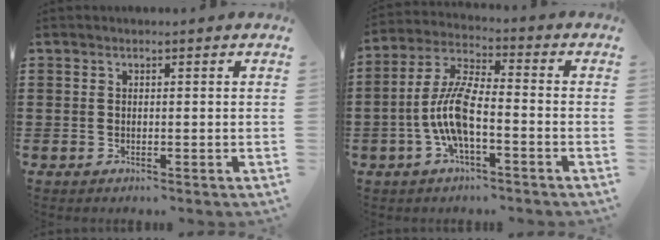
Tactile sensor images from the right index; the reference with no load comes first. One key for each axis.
{"total": 8.6, "fx": -2.7, "fy": 2.5, "fz": 7.7, "tx": -0.179, "ty": -0.008, "tz": -0.057}